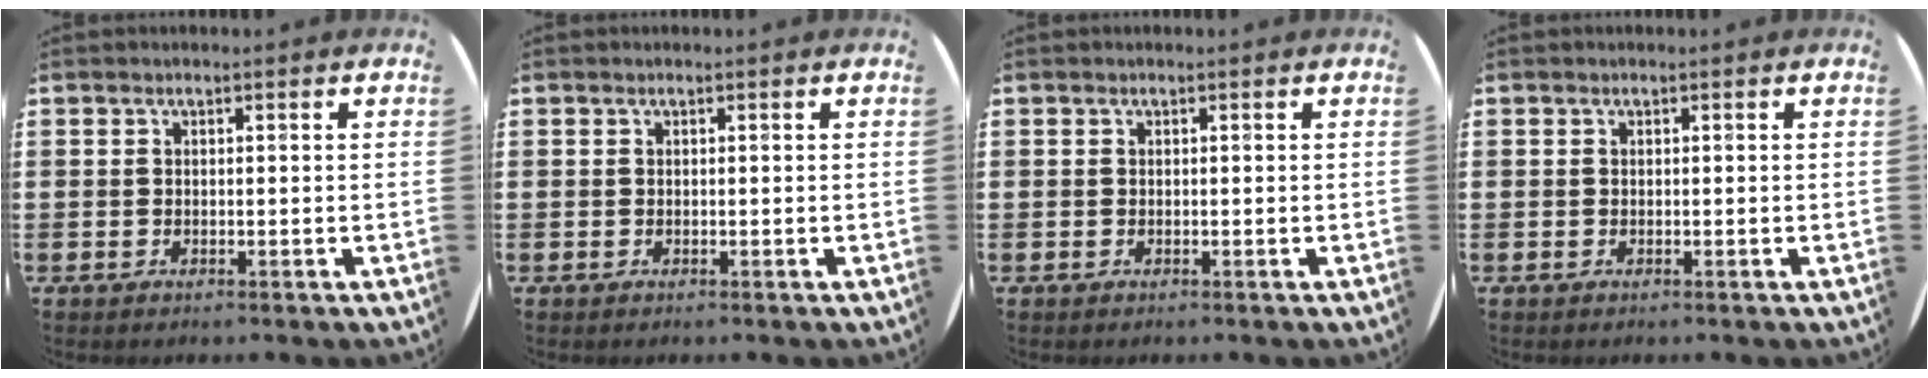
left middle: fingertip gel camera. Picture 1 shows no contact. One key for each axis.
{"total": 0.0}
{"total": 0.0}
{"total": 0.0}